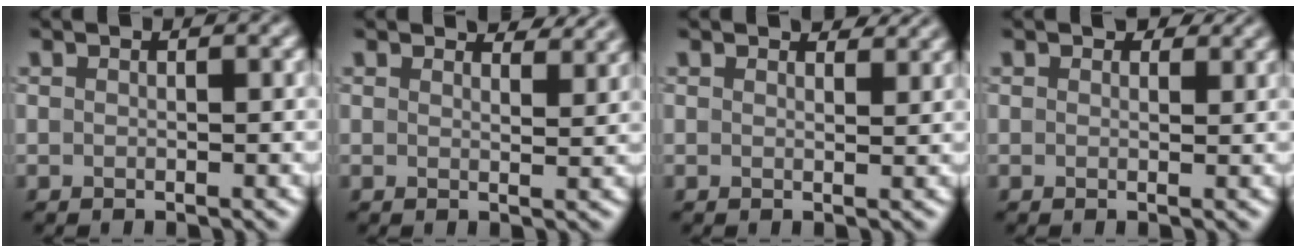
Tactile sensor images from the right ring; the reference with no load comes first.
{"total": 3.3, "force": [3.0, 0.7, 1.1], "torque": [-0.022, 0.000, 0.035]}
{"total": 2.0, "force": [1.8, 0.5, 0.7], "torque": [-0.011, -0.002, 0.025]}
{"total": 1.6, "force": [1.0, 0.9, 0.7], "torque": [-0.008, -0.003, 0.012]}